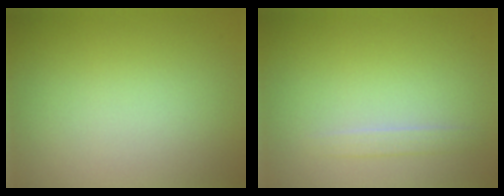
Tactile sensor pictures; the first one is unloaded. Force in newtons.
{"total": 1.1, "press": 1.1, "slide": 0.2}